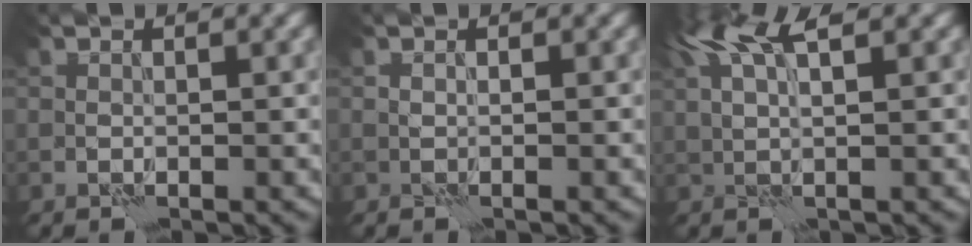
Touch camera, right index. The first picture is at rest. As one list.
[{"total": 0.8, "force": [0.5, -0.5, -0.4], "torque": [0.005, -0.001, 0.012]}, {"total": 4.9, "force": [3.3, 0.7, 3.5], "torque": [-0.066, 0.018, 0.061]}]